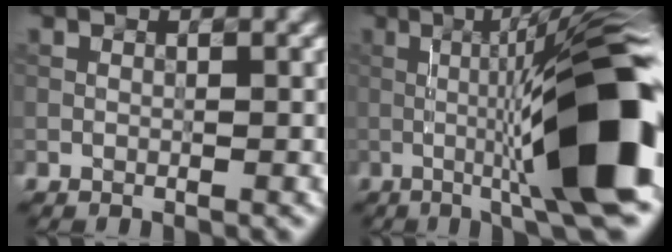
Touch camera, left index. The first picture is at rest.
{"total": 13.2, "force": [-2.3, 1.4, 12.9], "torque": [-0.182, 0.024, -0.036]}